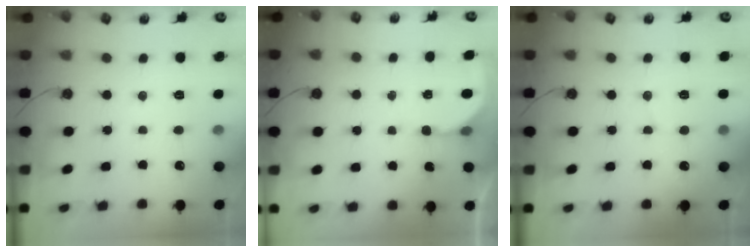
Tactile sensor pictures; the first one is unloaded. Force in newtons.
{"total": 2.9, "press": 2.9, "slide": 0.2}
{"total": 4.1, "press": 3.9, "slide": 1.1}